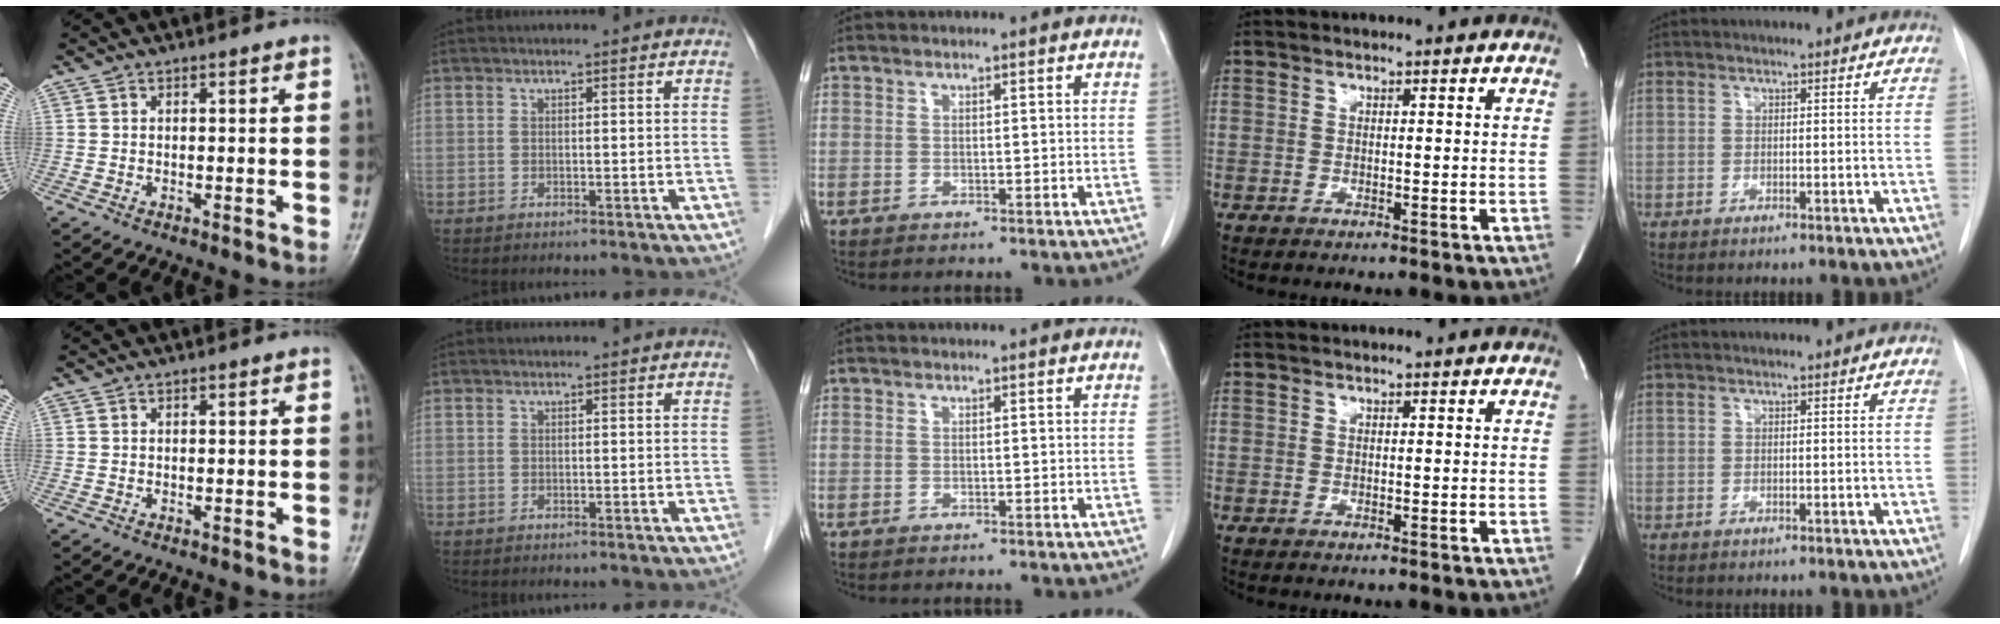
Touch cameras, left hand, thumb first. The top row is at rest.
{}